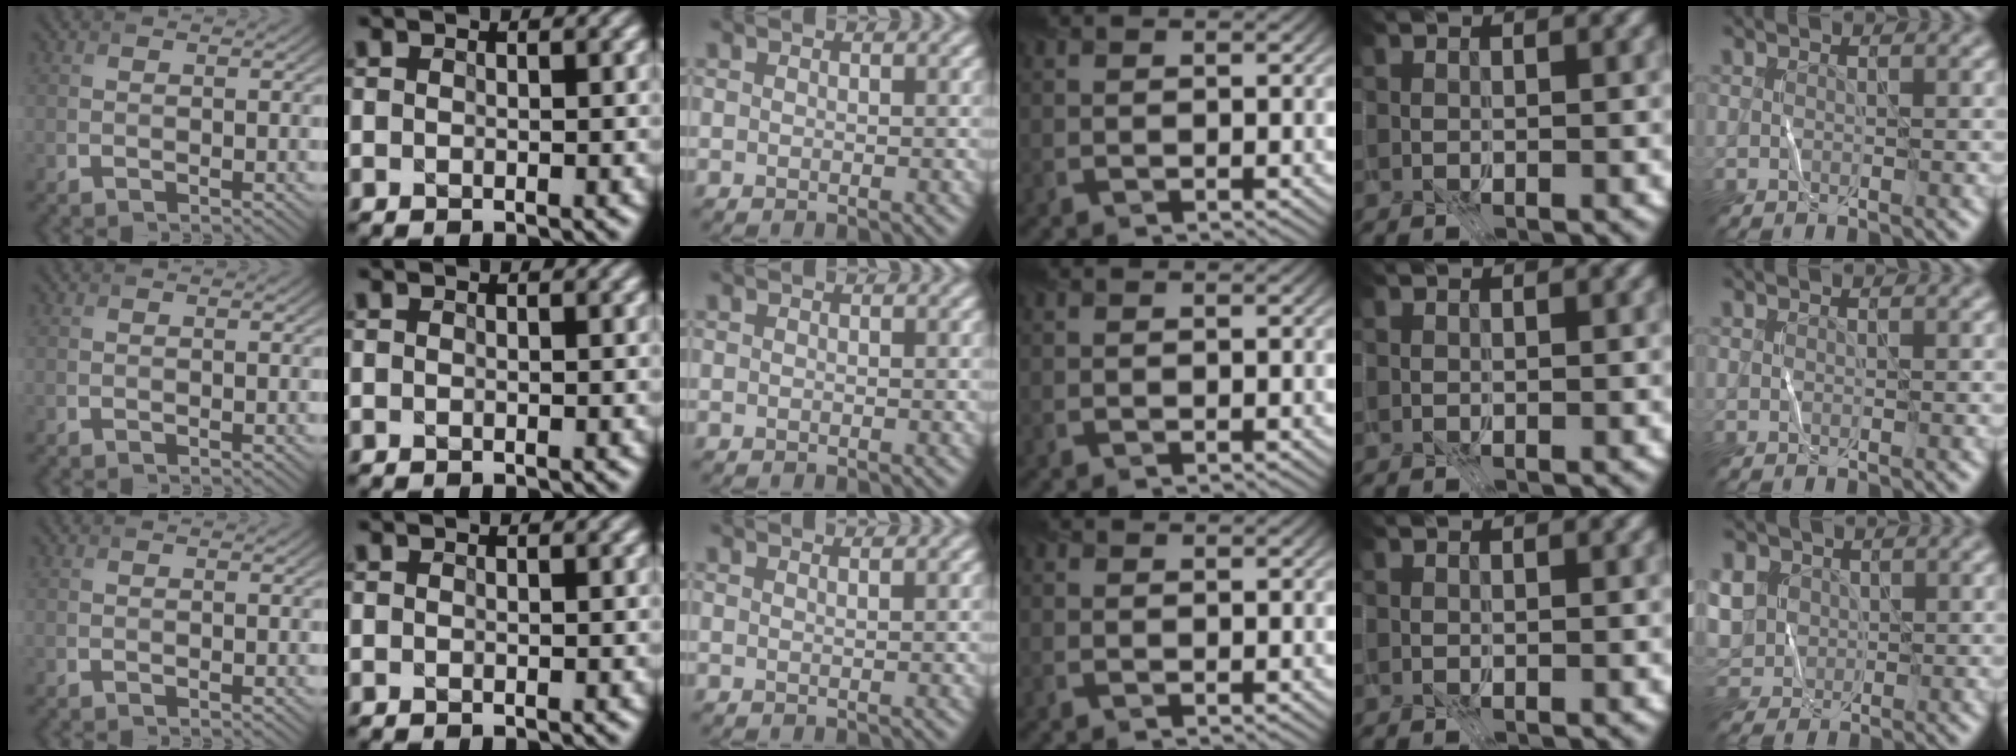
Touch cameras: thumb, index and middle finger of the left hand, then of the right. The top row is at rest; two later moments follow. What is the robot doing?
{"motion": "fold", "object": "coffee filter"}